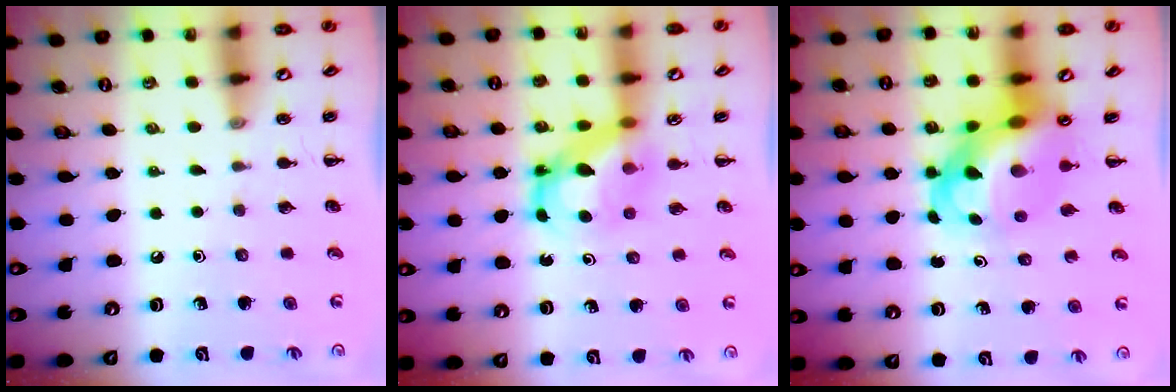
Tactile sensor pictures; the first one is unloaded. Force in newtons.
{"total": 6.0, "press": 5.9, "slide": 0.5}
{"total": 9.5, "press": 9.2, "slide": 2.6}